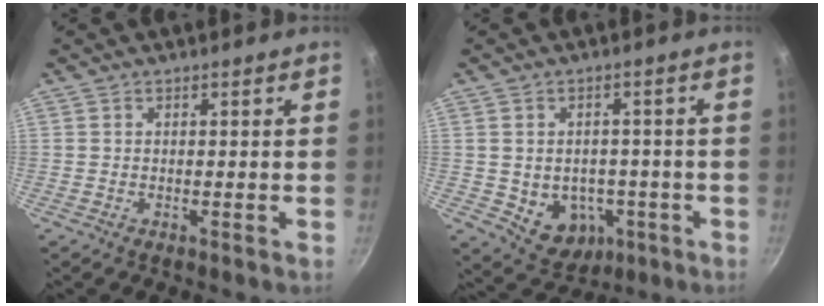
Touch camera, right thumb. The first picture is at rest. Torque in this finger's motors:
{"motor_torque": [0.04, 0.39, -0.22, 0.21, 0.03]}